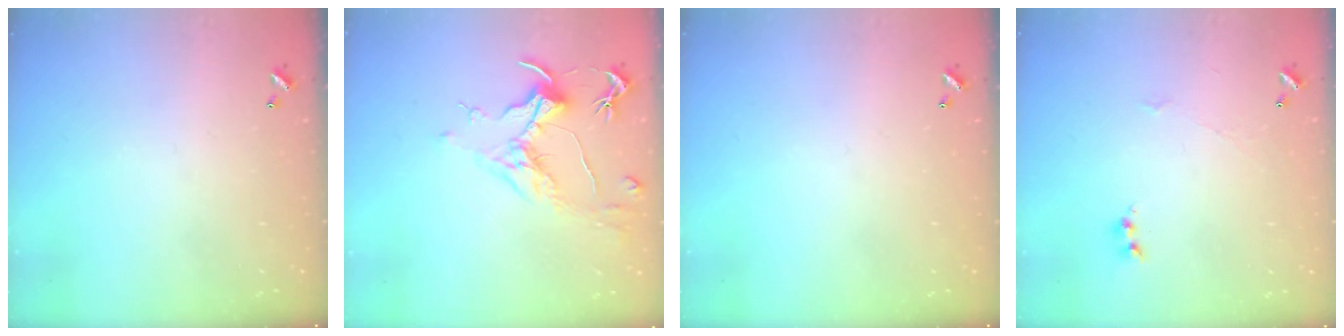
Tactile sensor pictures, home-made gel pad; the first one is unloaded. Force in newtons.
{"total": 1.8, "press": 1.6, "slide": 0.9}
{"total": 0.0}
{"total": 1.2, "press": 1.1, "slide": 0.4}